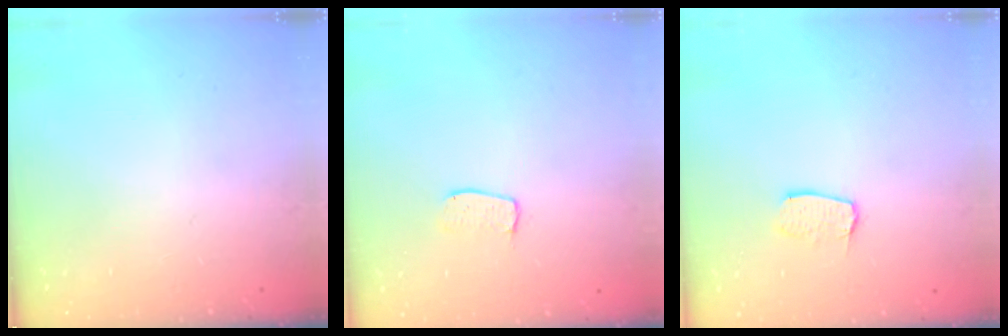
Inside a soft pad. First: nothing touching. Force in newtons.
{"total": 4.8, "press": 4.8, "slide": 0.3}
{"total": 6.1, "press": 6.1, "slide": 0.2}